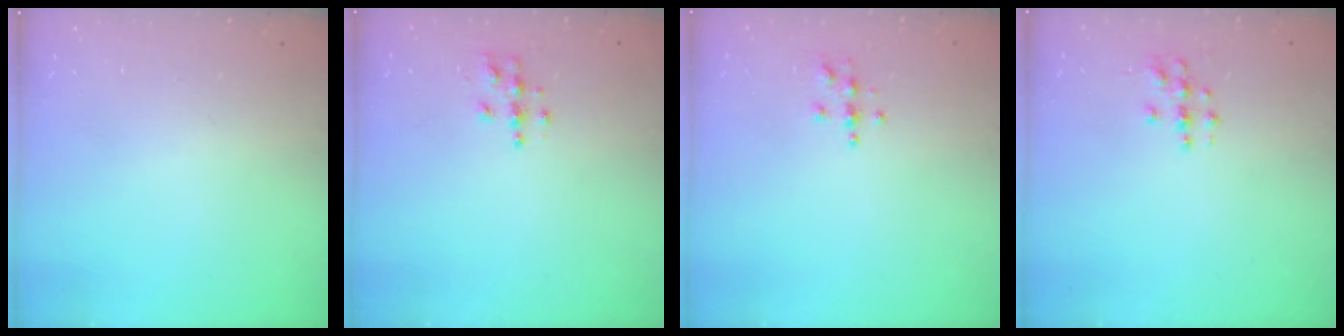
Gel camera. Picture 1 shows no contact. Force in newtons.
{"total": 5.0, "press": 5.0, "slide": 0.2}
{"total": 3.9, "press": 3.8, "slide": 0.4}
{"total": 3.4, "press": 3.4, "slide": 0.2}